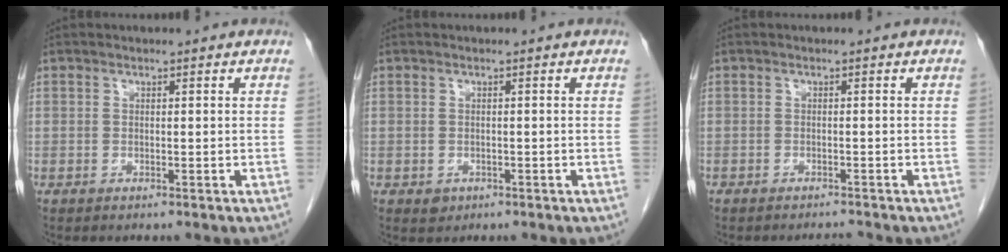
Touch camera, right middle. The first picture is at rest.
{"total": 1.3, "force": [-0.6, 1.1, 0.4], "torque": [-0.007, 0.002, -0.002]}
{"total": 1.2, "force": [-1.2, -0.1, 0.0], "torque": [-0.003, -0.006, -0.017]}